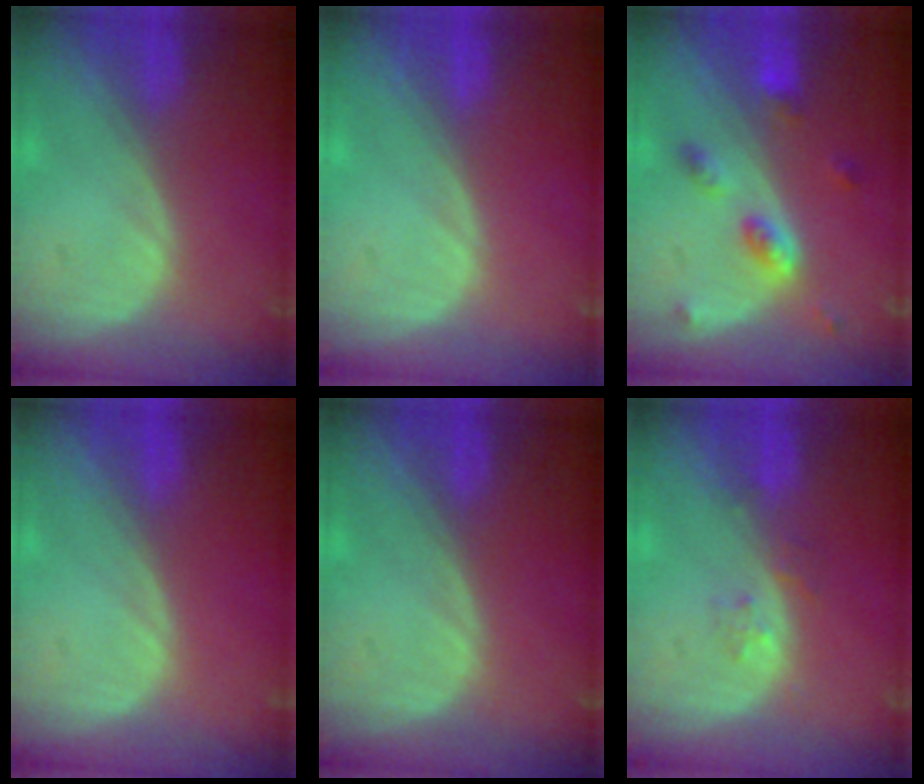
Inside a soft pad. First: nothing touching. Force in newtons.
{"total": 0.0}
{"total": 5.1, "press": 4.5, "slide": 2.3}
{"total": 0.0}
{"total": 0.0}
{"total": 1.9, "press": 1.9, "slide": 0.2}